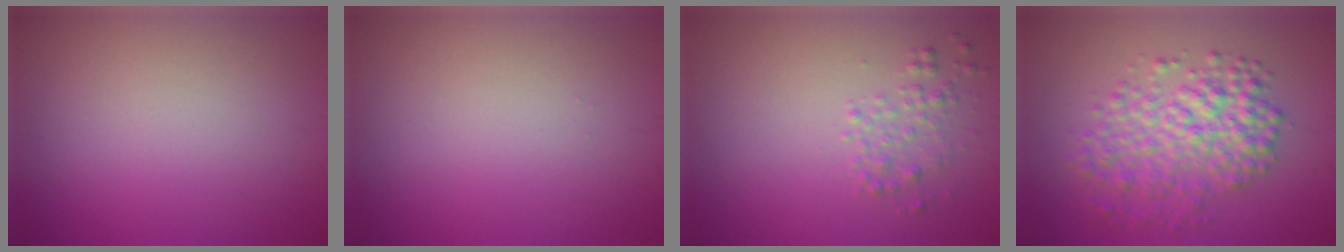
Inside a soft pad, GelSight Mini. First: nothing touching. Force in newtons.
{"total": 0.0}
{"total": 1.7, "press": 1.7, "slide": 0.1}
{"total": 5.6, "press": 5.6, "slide": 0.1}